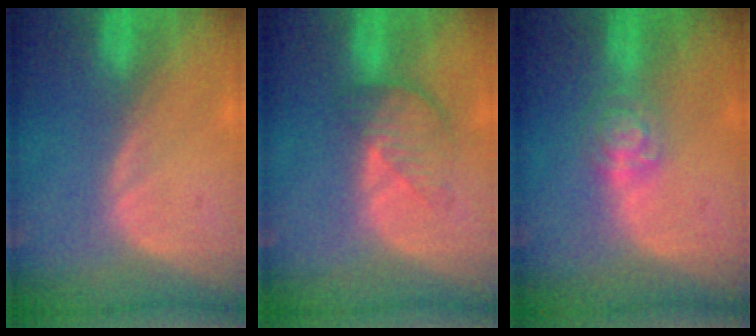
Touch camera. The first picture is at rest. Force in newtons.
{"total": 4.6, "press": 4.1, "slide": 2.1}
{"total": 4.0, "press": 3.6, "slide": 1.6}